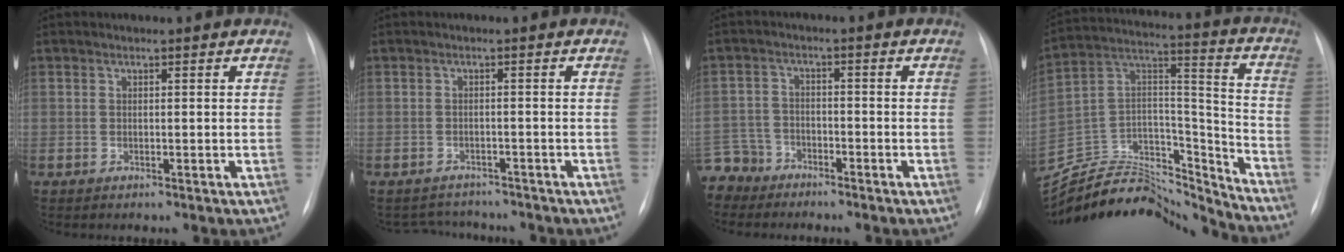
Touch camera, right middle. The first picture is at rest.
{"total": 4.4, "force": [-4.2, 1.3, -0.3], "torque": [0.004, 0.008, -0.058]}
{"total": 6.9, "force": [-6.0, 3.4, 0.1], "torque": [-0.006, -0.004, -0.117]}
{"total": 27.7, "force": [-25.8, 6.4, 7.9], "torque": [-0.179, 0.014, -0.416]}